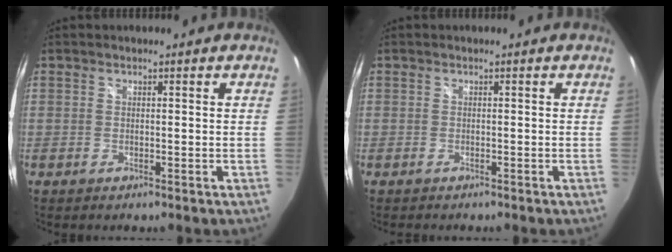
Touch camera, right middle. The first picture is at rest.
{"total": 0.8, "force": [-0.8, 0.2, 0.1], "torque": [-0.005, -0.001, -0.013]}